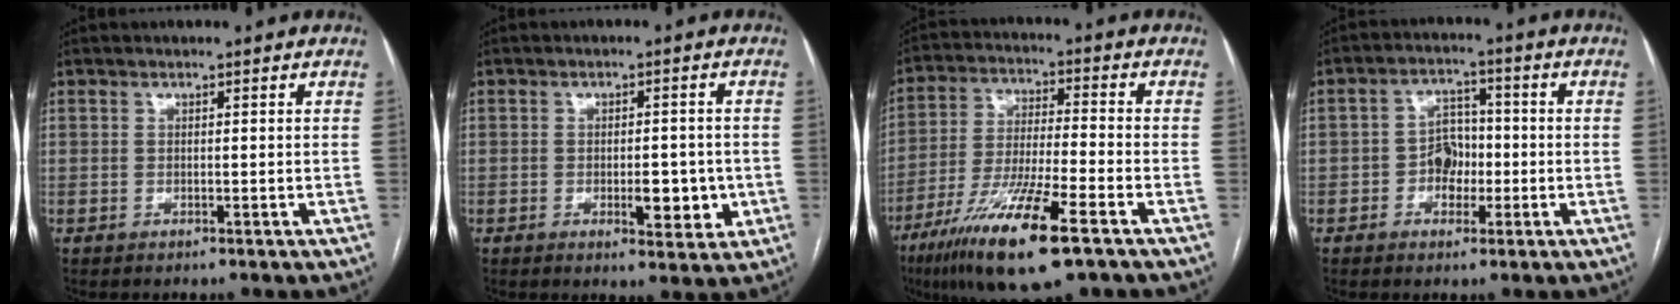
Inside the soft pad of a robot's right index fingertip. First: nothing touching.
{"total": 5.4, "force": [-1.3, 2.0, 4.9], "torque": [-0.064, -0.003, -0.011]}
{"total": 15.7, "force": [-8.9, 1.4, 12.8], "torque": [-0.259, -0.038, -0.160]}
{"total": 4.9, "force": [-1.2, 3.7, 3.1], "torque": [-0.053, 0.016, -0.022]}